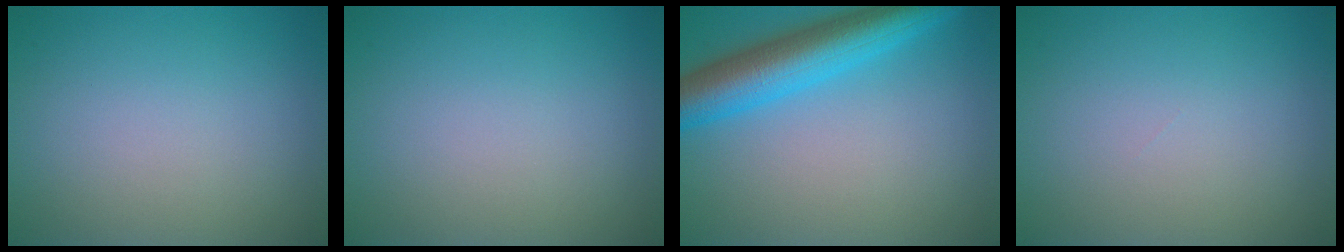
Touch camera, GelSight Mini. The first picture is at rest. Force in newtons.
{"total": 0.0}
{"total": 7.3, "press": 7.3, "slide": 0.4}
{"total": 0.0}